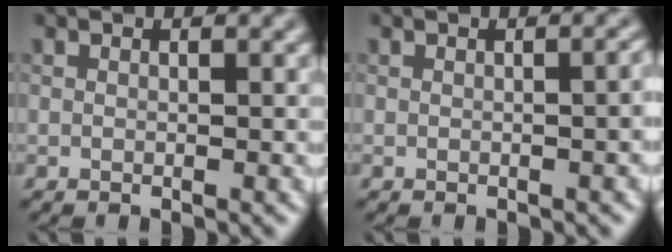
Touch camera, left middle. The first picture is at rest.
{"total": 2.3, "force": [-0.1, 1.0, 2.1], "torque": [-0.012, 0.007, 0.002]}